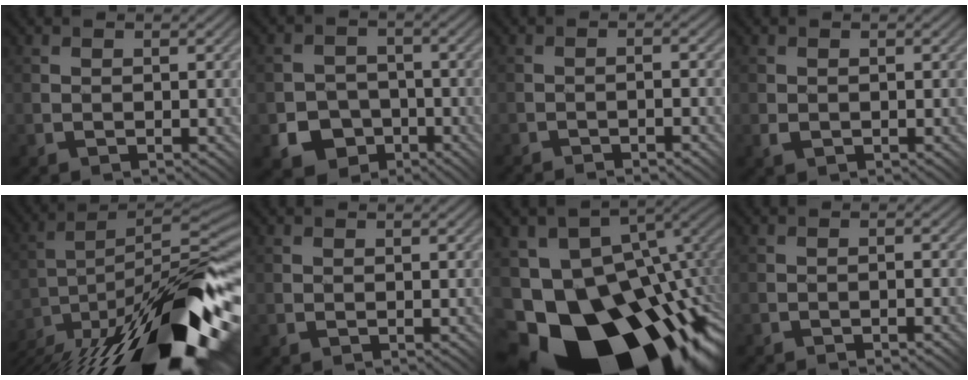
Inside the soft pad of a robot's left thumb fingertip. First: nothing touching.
{"total": 7.1, "force": [-3.8, 5.7, 1.9], "torque": [-0.036, -0.014, -0.090]}
{"total": 2.5, "force": [-2.4, 0.1, 0.6], "torque": [-0.007, 0.010, -0.042]}
{"total": 0.6, "force": [-0.3, 0.5, 0.3], "torque": [-0.006, -0.001, -0.007]}
{"total": 19.7, "force": [-13.8, 4.6, 13.2], "torque": [-0.181, 0.002, -0.221]}
{"total": 0.0}
{"total": 20.9, "force": [-11.4, 12.4, 12.4], "torque": [-0.167, -0.059, -0.131]}
{"total": 1.5, "force": [-1.5, 0.0, 0.4], "torque": [-0.003, 0.008, -0.025]}